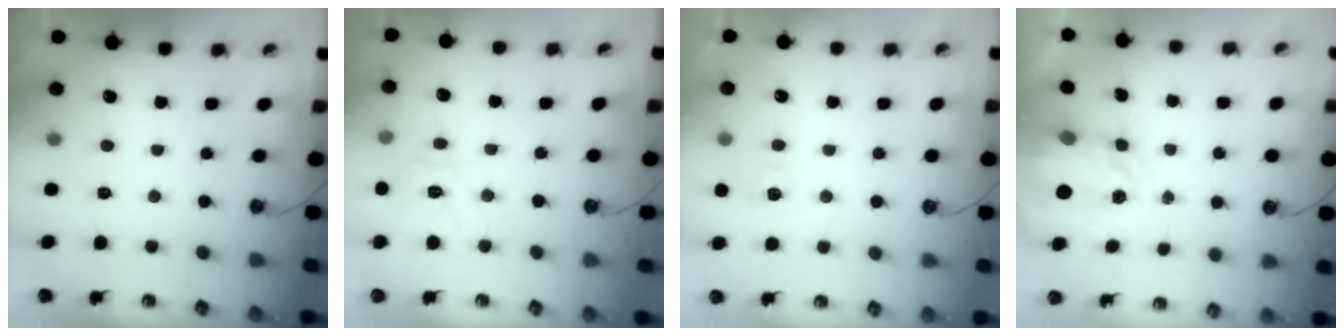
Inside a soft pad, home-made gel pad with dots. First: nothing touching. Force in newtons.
{"total": 9.3, "press": 9.3, "slide": 0.9}
{"total": 5.8, "press": 5.8, "slide": 0.6}
{"total": 4.0, "press": 3.9, "slide": 0.6}